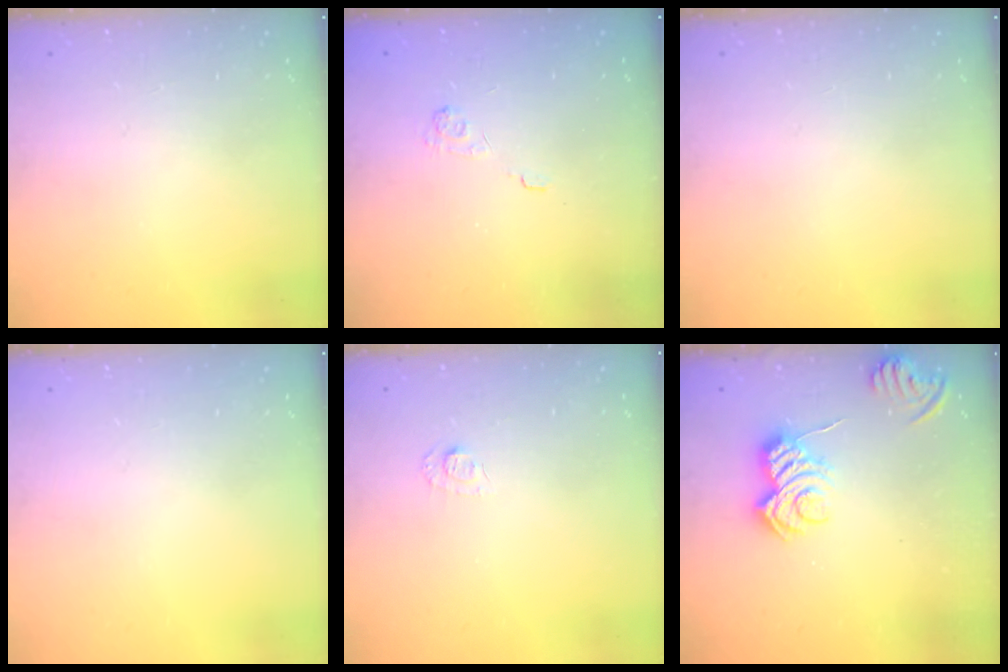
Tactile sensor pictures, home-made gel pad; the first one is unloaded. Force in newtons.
{"total": 2.1, "press": 1.5, "slide": 1.4}
{"total": 0.0}
{"total": 0.0}
{"total": 5.5, "press": 5.4, "slide": 0.6}
{"total": 7.8, "press": 7.7, "slide": 0.9}